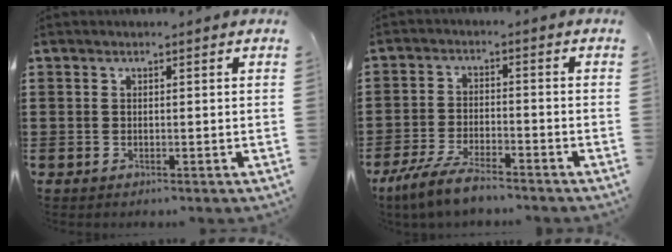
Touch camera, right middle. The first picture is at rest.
{"total": 5.8, "force": [-5.0, 0.8, 2.9], "torque": [-0.074, -0.009, -0.100]}